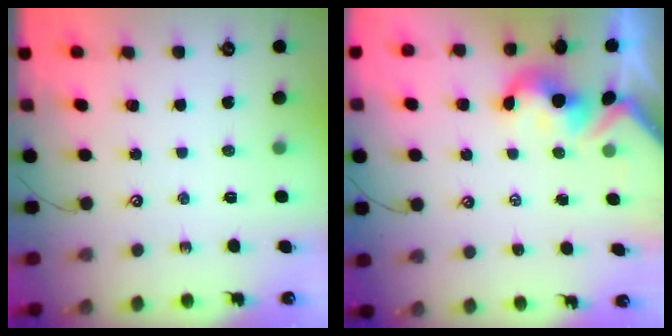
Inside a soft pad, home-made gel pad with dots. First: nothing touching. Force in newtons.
{"total": 2.6, "press": 2.6, "slide": 0.5}